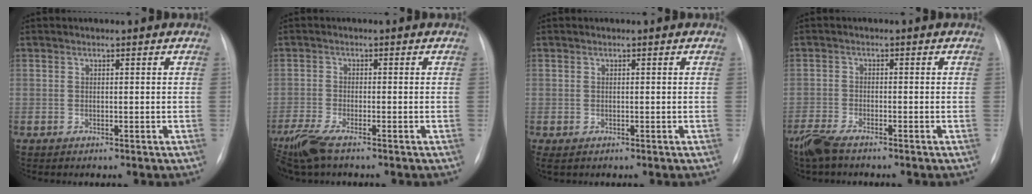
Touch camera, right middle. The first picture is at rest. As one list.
[{"total": 6.6, "force": [-4.9, 1.2, 4.2], "torque": [-0.095, -0.019, -0.094]}, {"total": 0.6, "force": [-0.2, 0.3, 0.4], "torque": [-0.012, -0.003, 0.003]}, {"total": 4.8, "force": [-4.0, 0.9, 2.6], "torque": [-0.061, -0.015, -0.077]}]